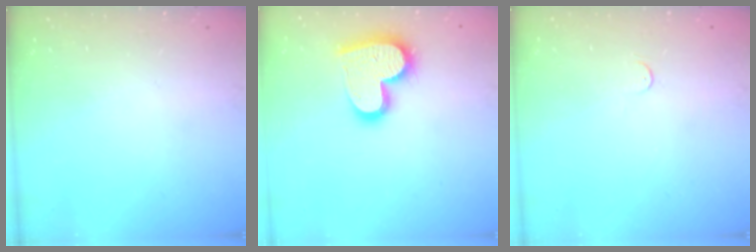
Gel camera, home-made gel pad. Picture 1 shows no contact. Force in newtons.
{"total": 16.9, "press": 16.8, "slide": 1.3}
{"total": 3.4, "press": 3.4, "slide": 0.4}